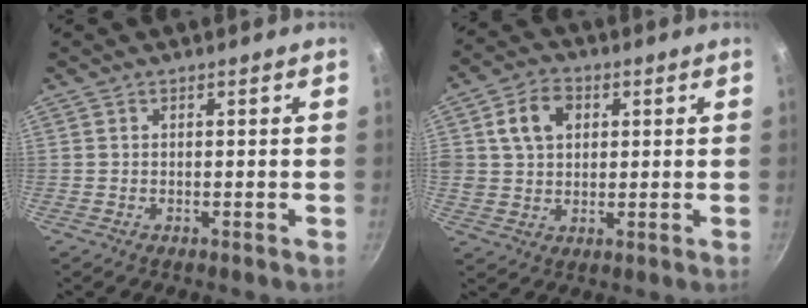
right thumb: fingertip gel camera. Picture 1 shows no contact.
{"total": 8.2, "force": [2.4, 6.3, 4.6], "torque": [-0.065, 0.005, 0.036]}